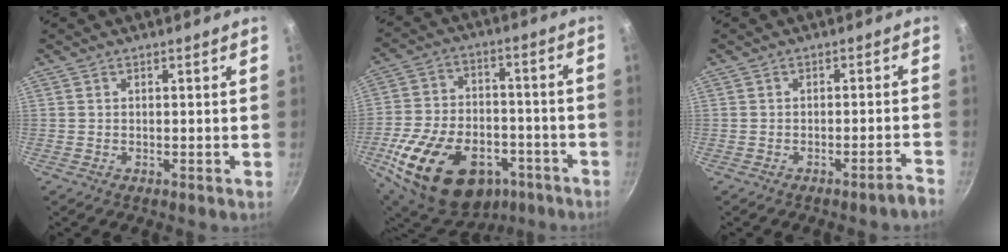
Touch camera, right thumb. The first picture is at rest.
{"total": 25.6, "force": [-11.4, 16.4, 16.0], "torque": [-0.267, 0.046, -0.172]}
{"total": 2.9, "force": [-2.4, -0.3, 1.7], "torque": [-0.024, 0.026, -0.025]}